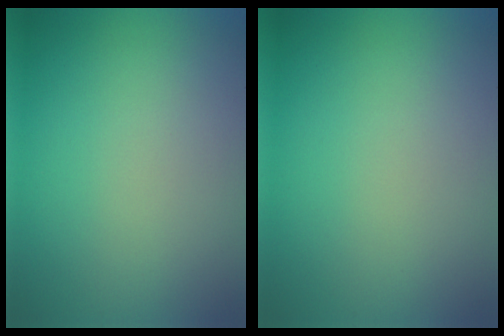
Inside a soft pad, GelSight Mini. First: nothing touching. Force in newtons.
{"total": 0.0}